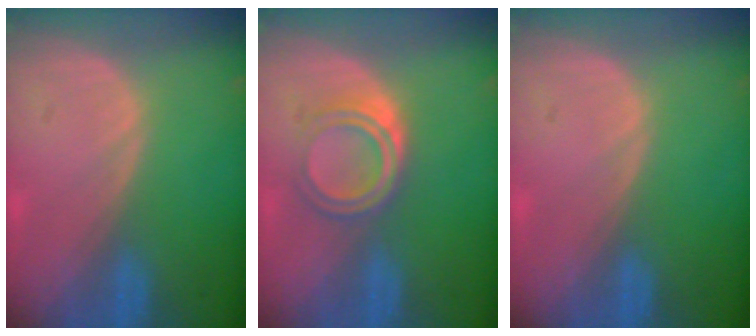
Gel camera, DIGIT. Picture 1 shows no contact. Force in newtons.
{"total": 5.1, "press": 4.5, "slide": 2.4}
{"total": 0.0}